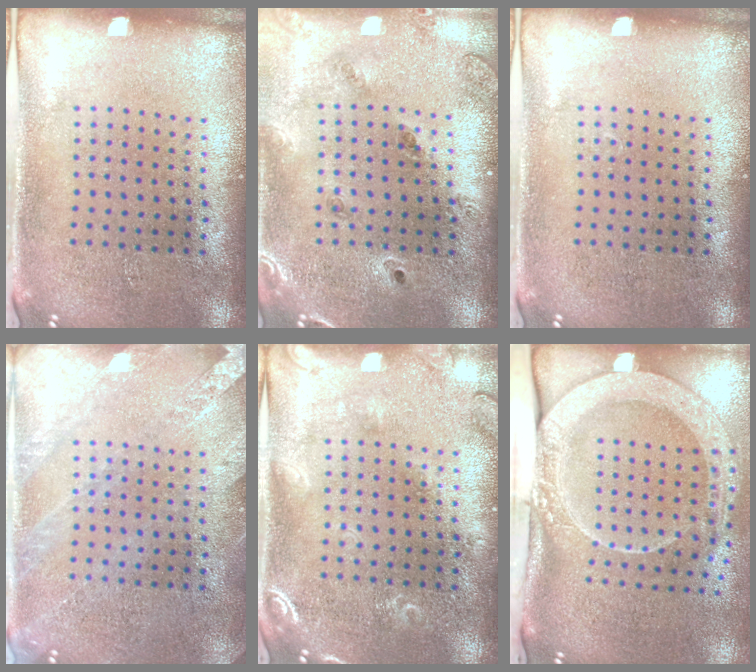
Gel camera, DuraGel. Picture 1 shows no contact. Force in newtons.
{"total": 1.4, "press": 1.4, "slide": 0.3}
{"total": 0.0}
{"total": 2.6, "press": 2.6, "slide": 0.2}
{"total": 2.5, "press": 2.4, "slide": 0.5}
{"total": 2.9, "press": 2.1, "slide": 2.0}